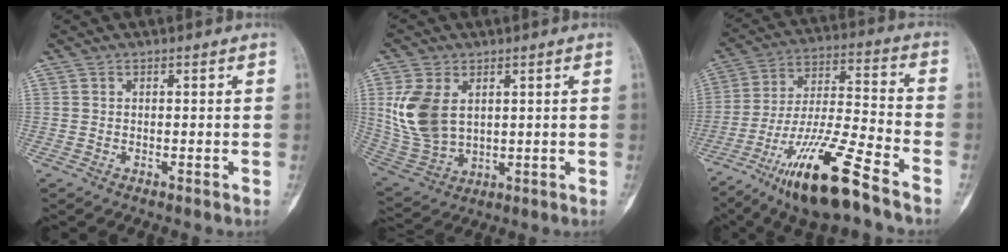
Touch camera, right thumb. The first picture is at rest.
{"total": 11.8, "force": [2.8, 7.8, 8.5], "torque": [-0.171, -0.011, 0.071]}
{"total": 18.4, "force": [-11.7, 3.0, 13.9], "torque": [-0.271, 0.057, -0.210]}